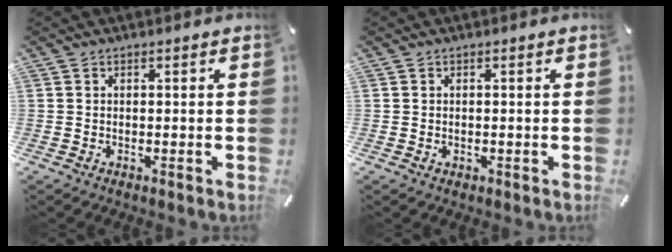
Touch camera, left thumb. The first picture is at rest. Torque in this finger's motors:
{"motor_torque": [-0.62, -0.66, -0.19, 0.02, -0.03]}